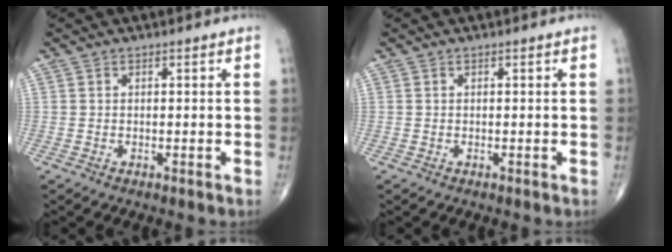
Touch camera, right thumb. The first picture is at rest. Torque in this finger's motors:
{"motor_torque": [0.08, 0.07, -0.03, -0.01, 0.02]}